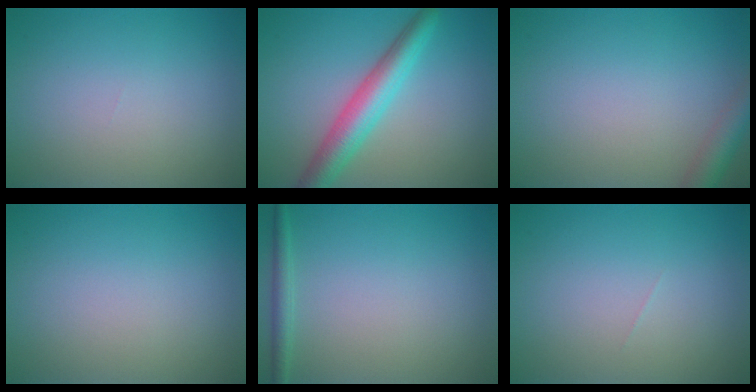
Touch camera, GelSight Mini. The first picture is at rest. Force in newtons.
{"total": 5.0, "press": 5.0, "slide": 0.0}
{"total": 2.7, "press": 2.7, "slide": 0.1}
{"total": 0.0}
{"total": 1.4, "press": 1.4, "slide": 0.1}
{"total": 0.0}